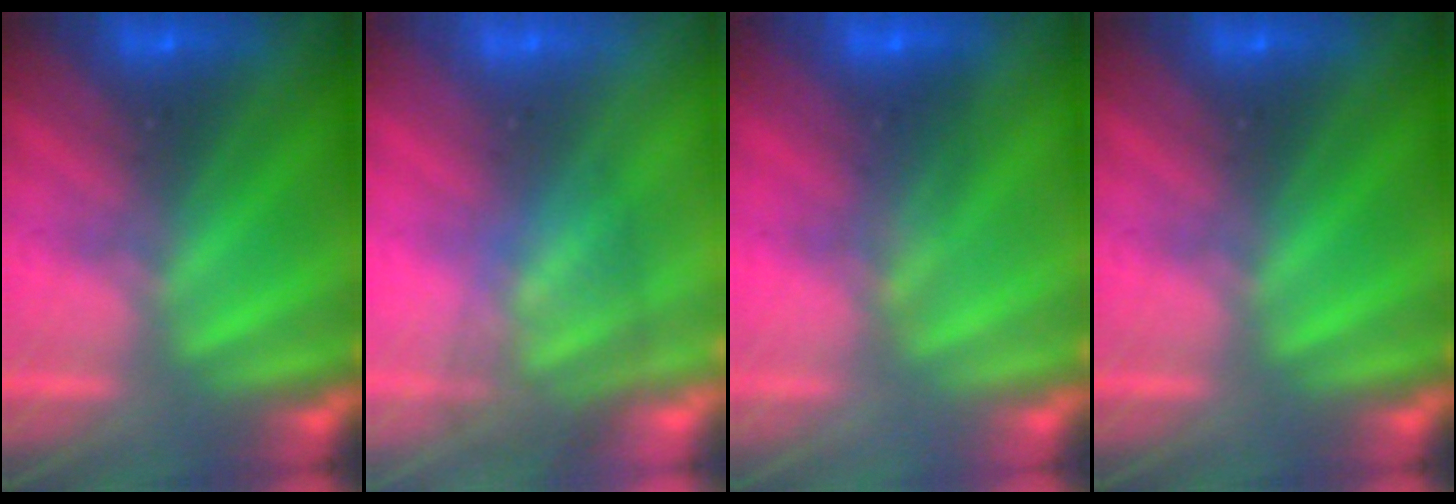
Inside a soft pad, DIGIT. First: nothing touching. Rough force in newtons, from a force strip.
{"total": 3.7}
{"total": 1.6}
{"total": 0.0}